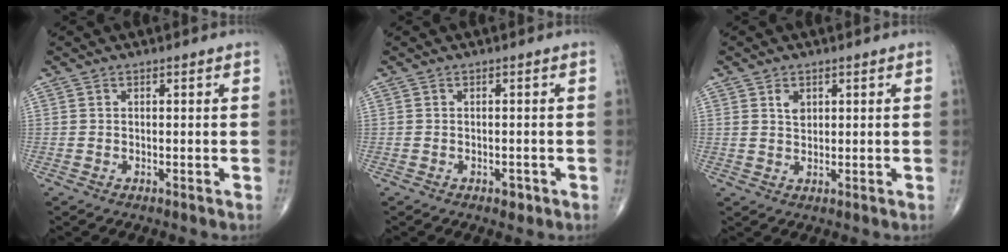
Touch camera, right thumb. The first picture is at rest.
{"total": 1.5, "force": [-0.8, 0.9, 0.9], "torque": [-0.005, 0.003, -0.008]}
{"total": 2.6, "force": [1.2, 1.7, 1.5], "torque": [-0.017, -0.007, 0.023]}